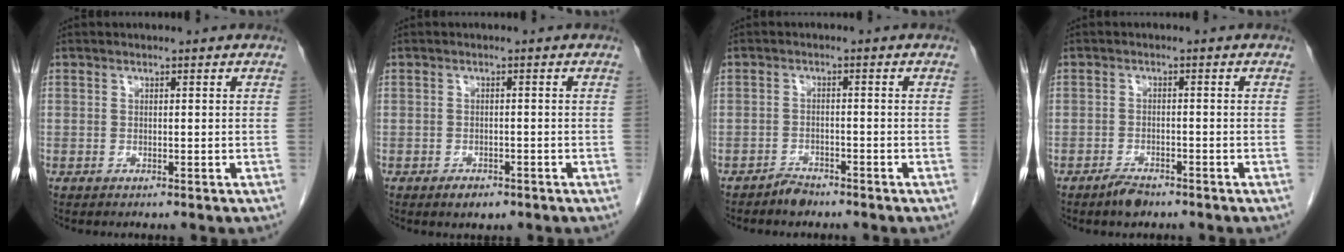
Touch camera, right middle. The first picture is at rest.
{"total": 2.3, "force": [-1.5, 1.2, 1.3], "torque": [-0.018, 0.001, -0.015]}
{"total": 2.2, "force": [-2.0, 0.7, 0.4], "torque": [-0.009, 0.000, -0.034]}
{"total": 2.8, "force": [-2.2, 1.0, 1.3], "torque": [-0.027, 0.000, -0.036]}